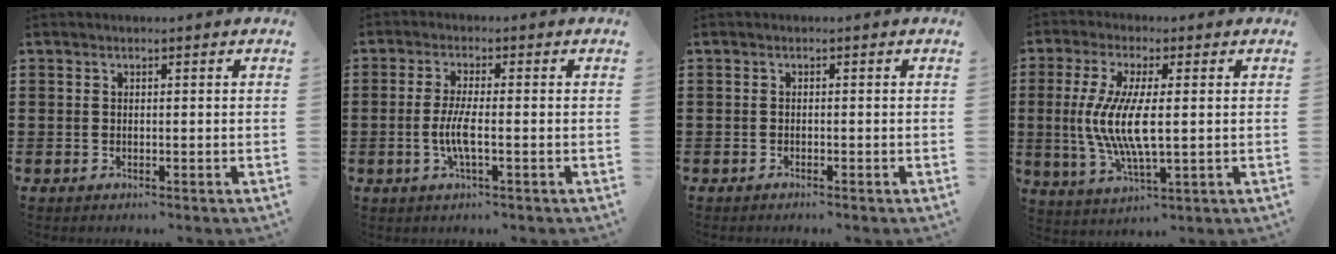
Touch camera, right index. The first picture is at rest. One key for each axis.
{"total": 4.5, "fx": -1.0, "fy": 0.7, "fz": 4.4, "tx": -0.098, "ty": -0.009, "tz": -0.027}
{"total": 0.6, "fx": -0.6, "fy": -0.1, "fz": 0.1, "tx": -0.003, "ty": -0.003, "tz": -0.011}
{"total": 8.6, "fx": 0.2, "fy": 2.2, "fz": 8.3, "tx": -0.180, "ty": -0.012, "tz": -0.003}